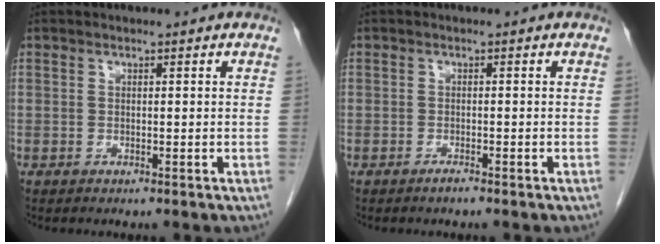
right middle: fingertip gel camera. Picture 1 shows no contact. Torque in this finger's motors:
{"motor_torque": [0.49, -0.28, 0.17, 0.06]}